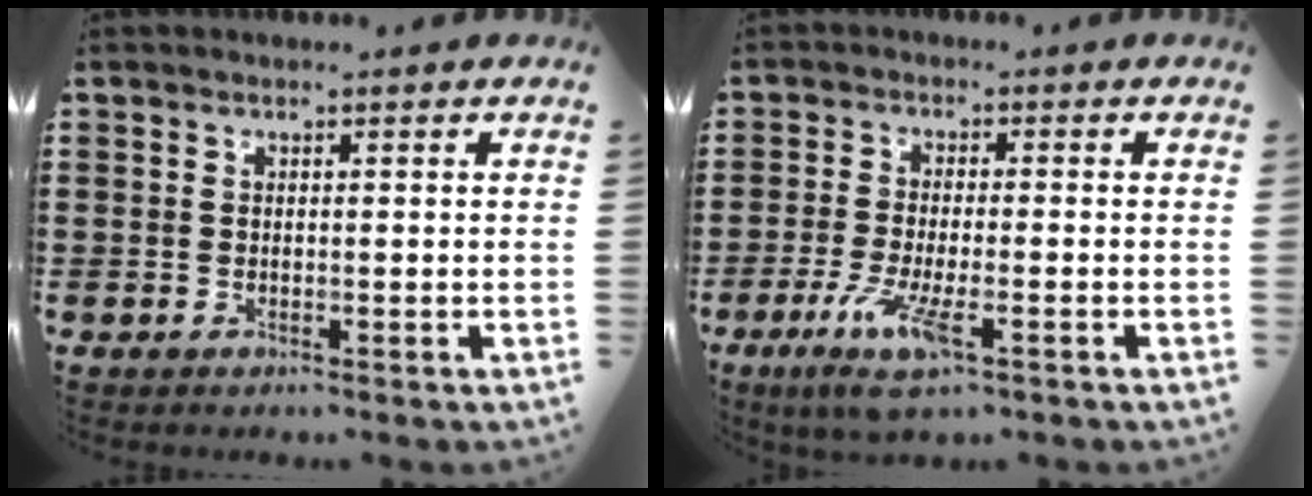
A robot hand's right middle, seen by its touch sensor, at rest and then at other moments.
{"total": 6.7, "force": [-3.2, 1.6, 5.6], "torque": [-0.114, -0.014, -0.056]}